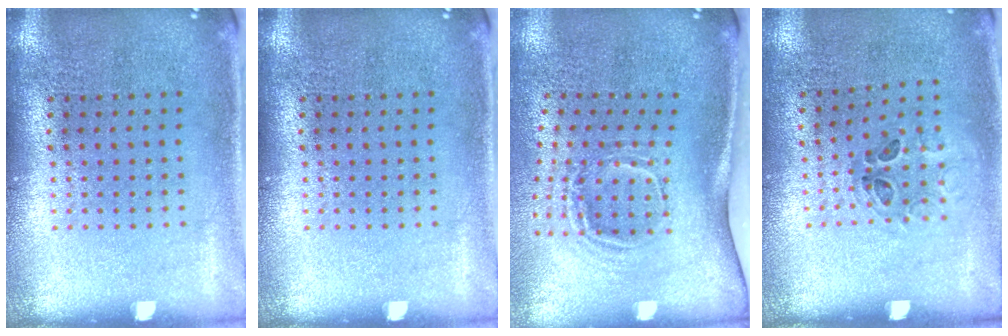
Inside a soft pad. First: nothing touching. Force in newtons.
{"total": 0.0}
{"total": 1.9, "press": 1.2, "slide": 1.5}
{"total": 1.1, "press": 0.6, "slide": 0.9}